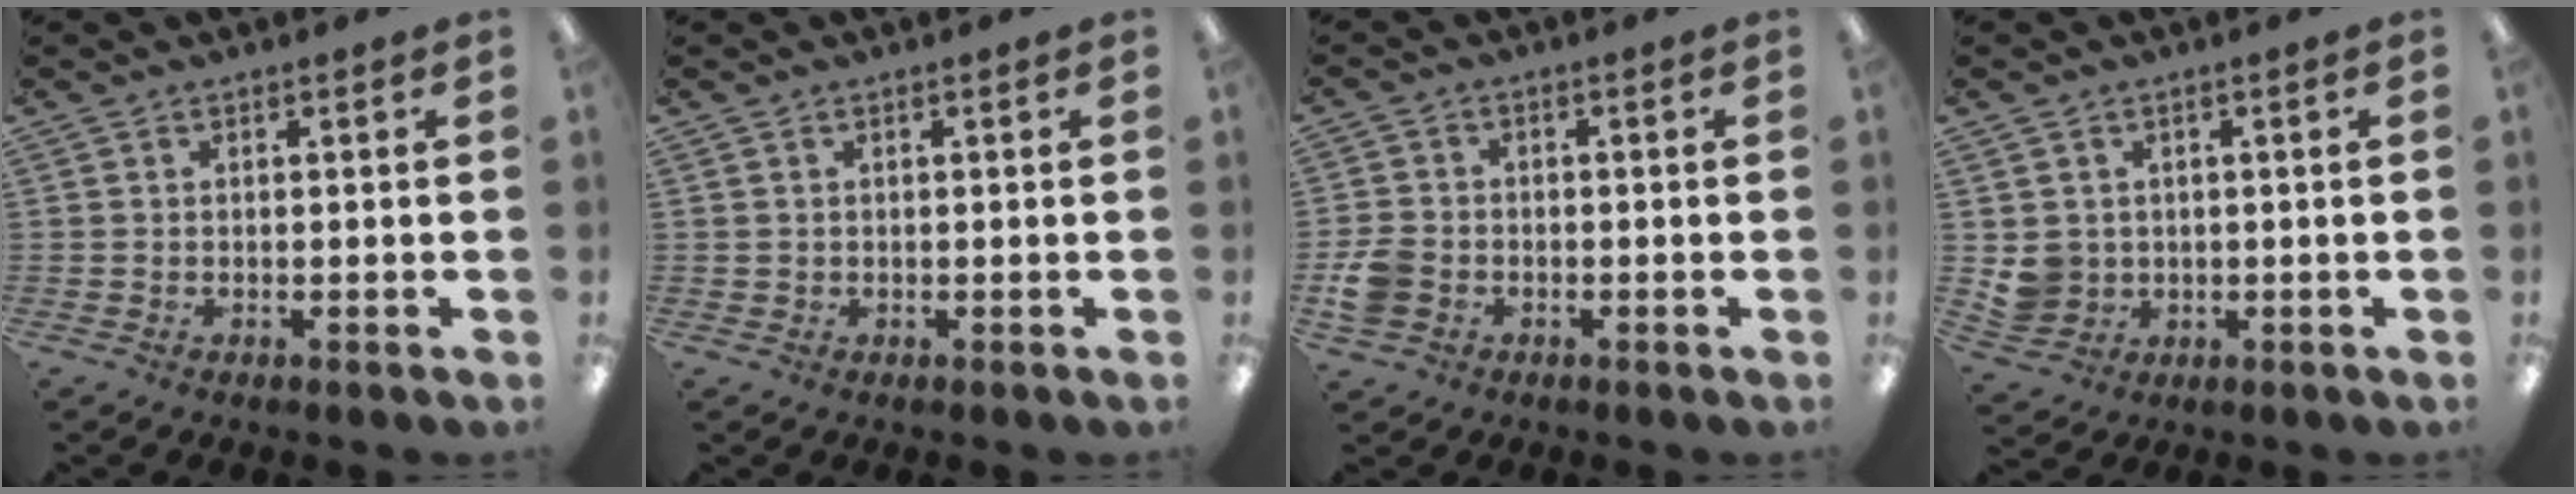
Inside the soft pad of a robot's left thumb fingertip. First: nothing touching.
{"total": 0.8, "force": [0.3, 0.7, -0.1], "torque": [0.000, 0.003, 0.005]}
{"total": 5.7, "force": [-2.1, 4.6, 2.7], "torque": [-0.046, 0.010, -0.037]}
{"total": 5.1, "force": [0.9, 4.9, 0.9], "torque": [-0.029, 0.002, 0.023]}